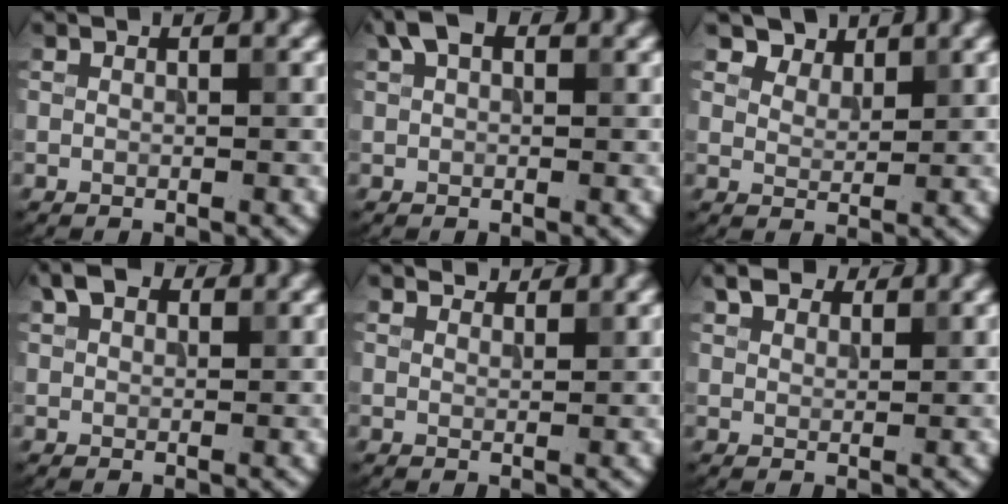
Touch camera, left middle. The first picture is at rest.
{"total": 2.8, "force": [1.5, 1.6, 1.7], "torque": [-0.026, 0.008, 0.019]}
{"total": 3.3, "force": [2.9, 1.5, 0.7], "torque": [-0.028, -0.020, 0.062]}
{"total": 2.6, "force": [1.6, 1.5, 1.4], "torque": [-0.028, 0.010, 0.028]}
{"total": 2.4, "force": [2.3, 0.4, 0.5], "torque": [-0.015, 0.004, 0.030]}
{"total": 2.7, "force": [2.1, 1.3, 0.9], "torque": [-0.021, 0.008, 0.041]}